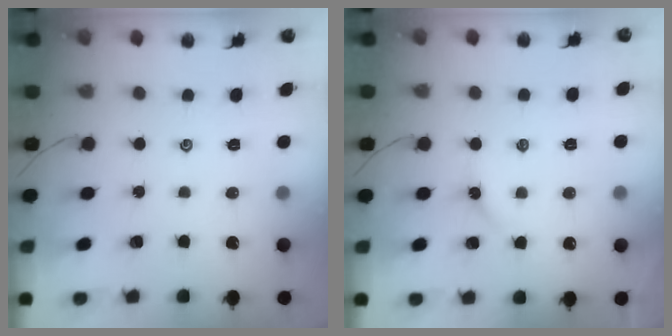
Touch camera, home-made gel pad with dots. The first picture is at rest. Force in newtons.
{"total": 2.6, "press": 2.6, "slide": 0.3}